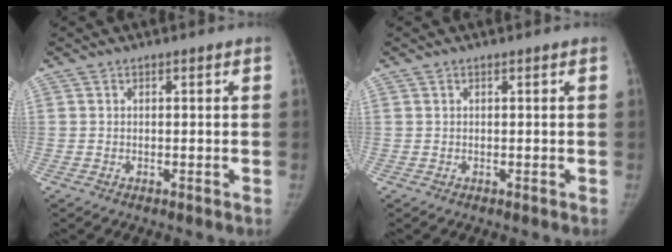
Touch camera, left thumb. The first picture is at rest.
{"total": 0.0}